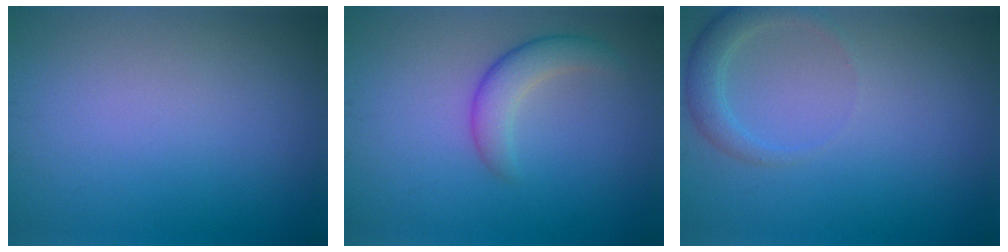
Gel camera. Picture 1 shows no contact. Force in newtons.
{"total": 3.0, "press": 3.0, "slide": 0.1}
{"total": 2.2, "press": 2.2, "slide": 0.2}